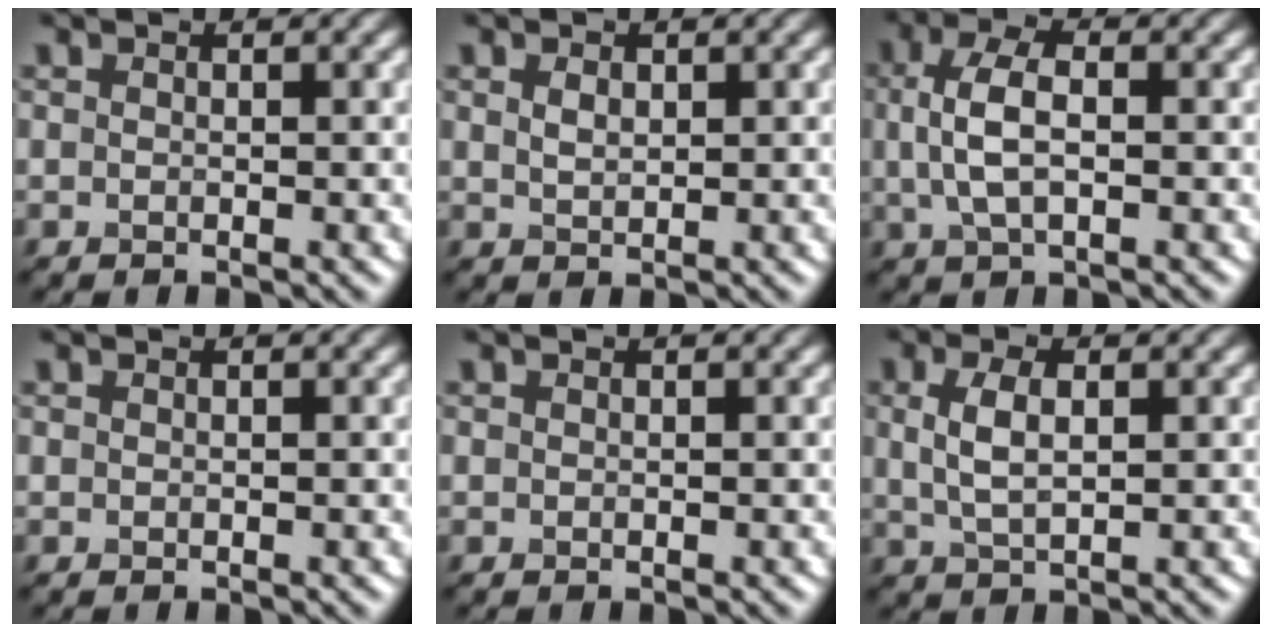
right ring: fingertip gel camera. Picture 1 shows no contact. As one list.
[{"total": 1.4, "force": [0.5, 0.9, 0.9], "torque": [-0.020, -0.001, 0.014]}, {"total": 4.6, "force": [0.4, 2.2, 4.1], "torque": [-0.088, 0.008, 0.004]}, {"total": 0.0}, {"total": 0.0}, {"total": 3.4, "force": [0.7, 1.6, 3.0], "torque": [-0.068, 0.001, 0.015]}]